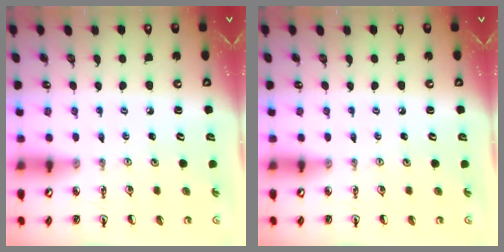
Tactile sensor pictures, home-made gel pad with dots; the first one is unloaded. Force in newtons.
{"total": 0.0}